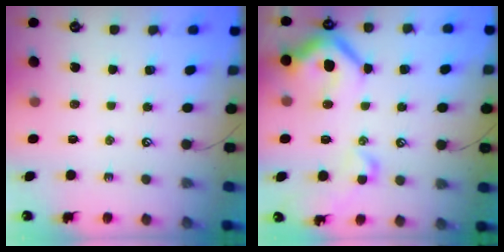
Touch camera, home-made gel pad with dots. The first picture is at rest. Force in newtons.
{"total": 14.3, "press": 14.2, "slide": 1.1}